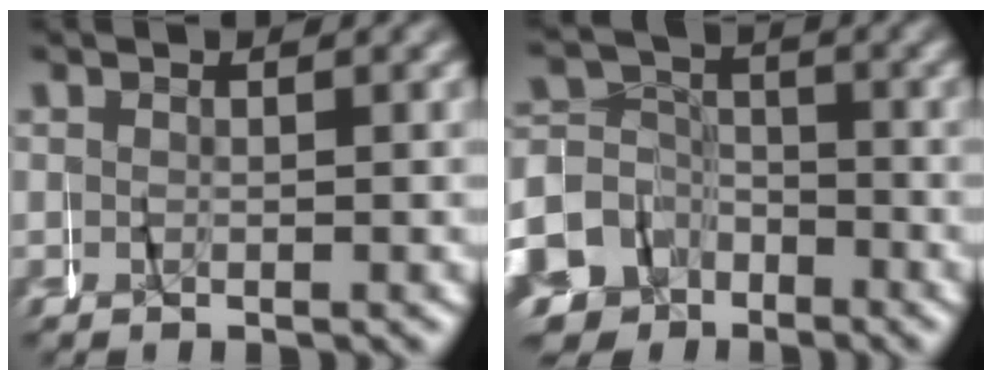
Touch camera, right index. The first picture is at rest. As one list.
[{"total": 10.5, "force": [-4.2, 9.2, 2.7], "torque": [-0.058, -0.034, -0.078]}]